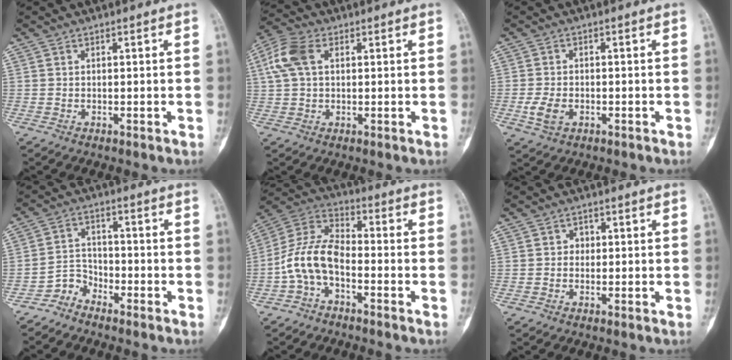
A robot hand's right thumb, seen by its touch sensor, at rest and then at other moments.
{"total": 8.1, "force": [2.2, 5.0, 6.0], "torque": [-0.138, 0.021, 0.041]}
{"total": 4.1, "force": [-1.3, 2.7, 2.9], "torque": [-0.063, 0.003, -0.021]}
{"total": 3.9, "force": [-3.5, 1.9, -0.1], "torque": [0.012, 0.031, -0.073]}
{"total": 10.3, "force": [-3.3, 5.6, 7.9], "torque": [-0.161, 0.050, -0.077]}
{"total": 1.4, "force": [0.1, 1.3, 0.6], "torque": [0.001, 0.004, -0.003]}